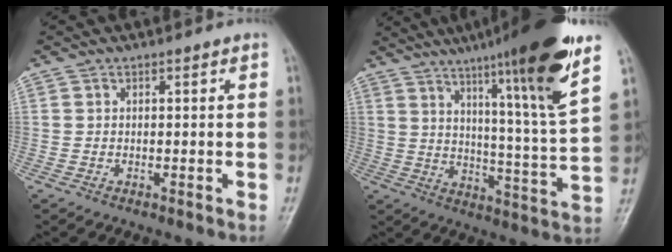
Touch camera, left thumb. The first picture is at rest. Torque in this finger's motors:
{"motor_torque": [1.50, 0.49, 1.77, -1.00, 0.39]}